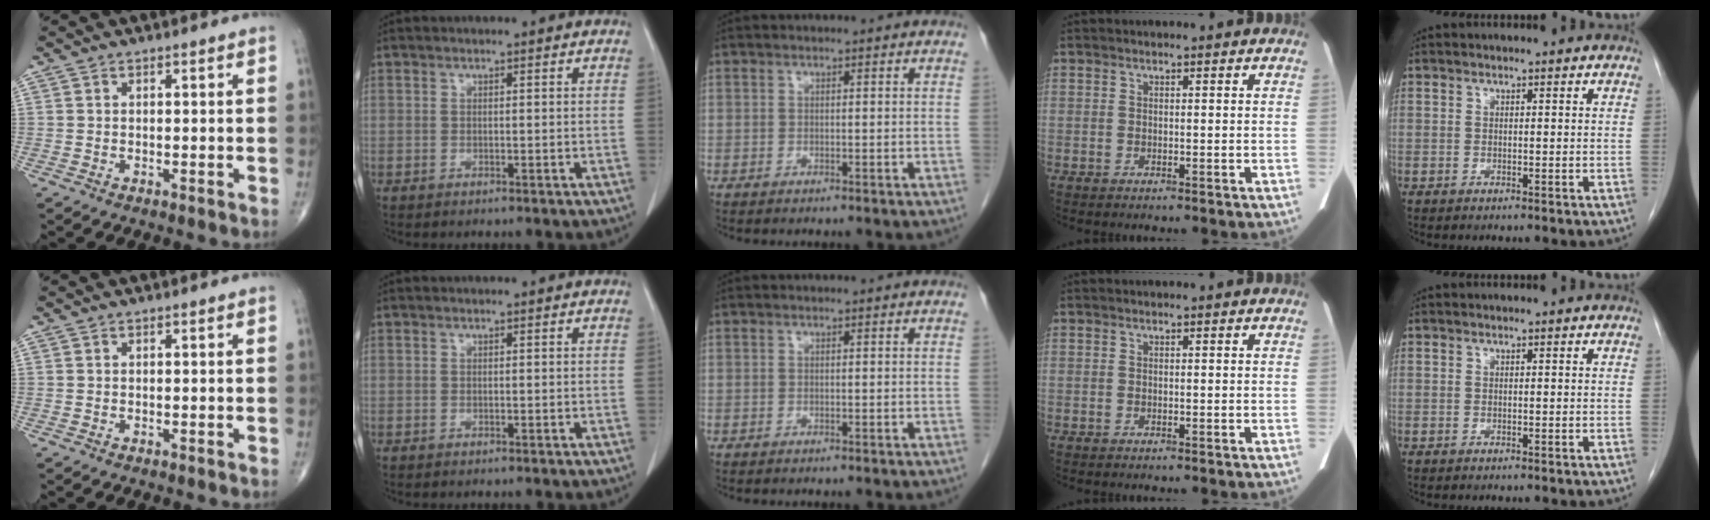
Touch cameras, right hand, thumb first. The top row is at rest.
{}